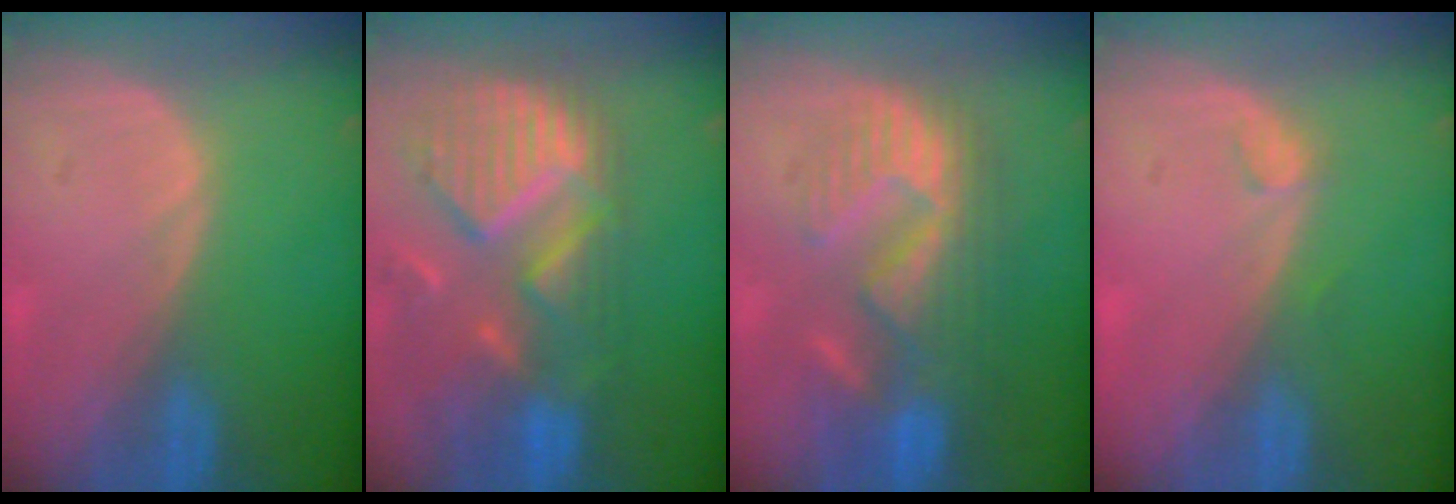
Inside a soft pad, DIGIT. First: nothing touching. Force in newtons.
{"total": 12.6, "press": 10.7, "slide": 6.8}
{"total": 10.2, "press": 9.7, "slide": 3.1}
{"total": 1.3, "press": 1.1, "slide": 0.5}